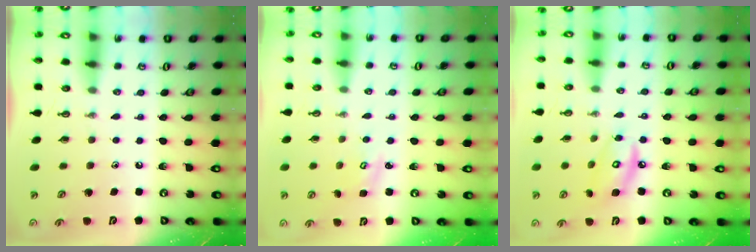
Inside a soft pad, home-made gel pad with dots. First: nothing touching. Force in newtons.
{"total": 2.8, "press": 2.8, "slide": 0.3}
{"total": 8.7, "press": 8.7, "slide": 0.7}